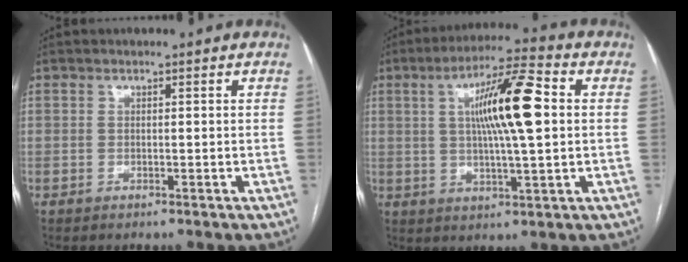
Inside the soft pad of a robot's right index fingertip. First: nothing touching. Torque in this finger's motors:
{"motor_torque": [1.60, 0.54, 0.45, 0.20]}